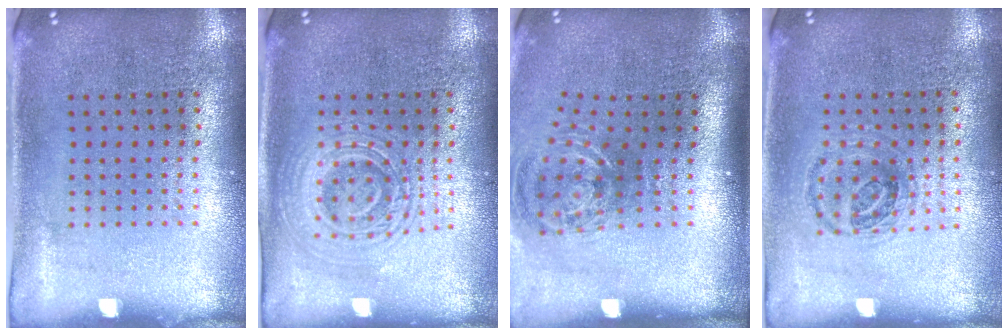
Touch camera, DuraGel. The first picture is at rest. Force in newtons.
{"total": 2.6, "press": 2.5, "slide": 0.5}
{"total": 1.7, "press": 1.2, "slide": 1.2}
{"total": 1.0, "press": 1.0, "slide": 0.3}